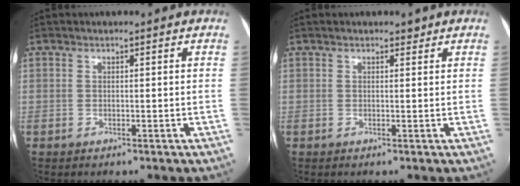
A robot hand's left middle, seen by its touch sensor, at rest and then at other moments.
{"total": 1.6, "force": [1.2, 0.7, 0.7], "torque": [-0.011, 0.014, 0.017]}